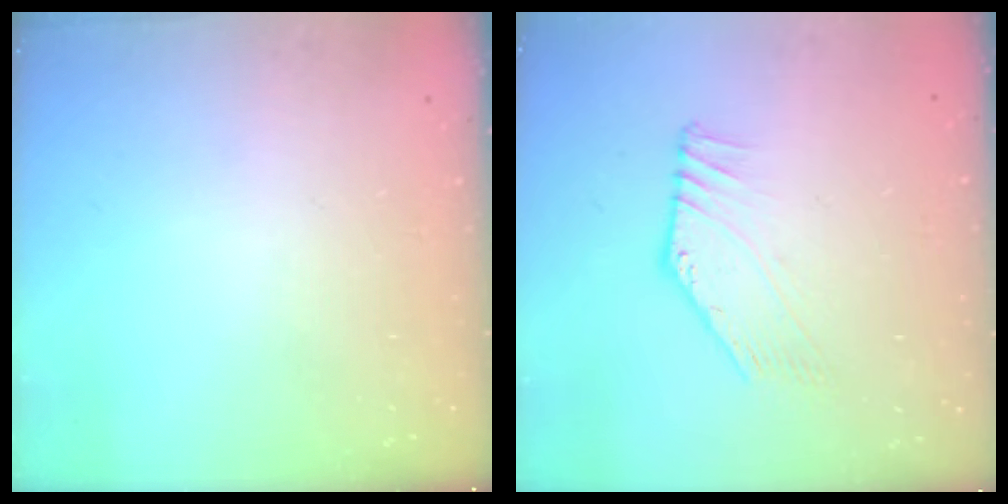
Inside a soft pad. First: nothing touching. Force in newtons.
{"total": 2.8, "press": 2.8, "slide": 0.0}